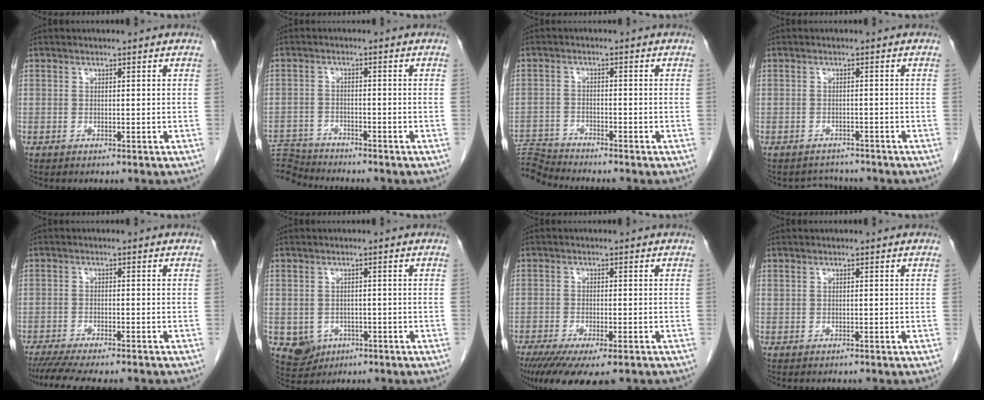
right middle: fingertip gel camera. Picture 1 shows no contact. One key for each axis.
{"total": 6.5, "fx": -6.5, "fy": 0.0, "fz": -0.5, "tx": 0.013, "ty": 0.003, "tz": -0.119}
{"total": 5.5, "fx": -5.2, "fy": -1.6, "fz": -0.4, "tx": 0.006, "ty": -0.001, "tz": -0.098}
{"total": 2.8, "fx": -2.6, "fy": 1.0, "fz": -0.5, "tx": 0.005, "ty": 0.001, "tz": -0.039}
{"total": 11.3, "fx": -9.7, "fy": 1.5, "fz": 5.6, "tx": -0.076, "ty": -0.011, "tz": -0.140}
{"total": 4.8, "fx": -1.8, "fy": 4.3, "fz": 1.1, "tx": -0.017, "ty": 0.003, "tz": -0.019}
{"total": 11.5, "fx": -8.3, "fy": 2.8, "fz": 7.4, "tx": -0.116, "ty": -0.021, "tz": -0.127}
{"total": 0.0}